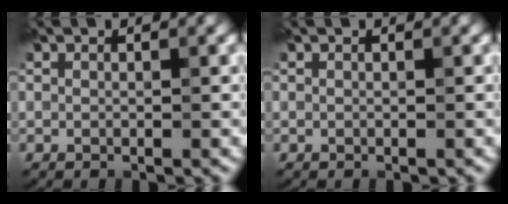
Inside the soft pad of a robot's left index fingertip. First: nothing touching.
{"total": 0.0}